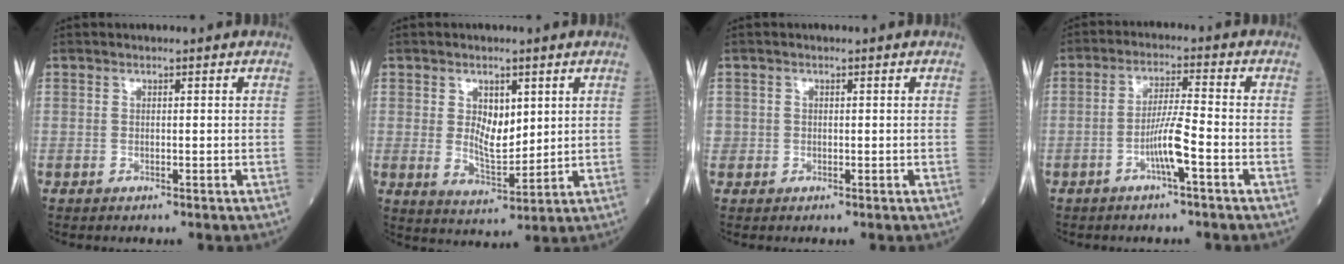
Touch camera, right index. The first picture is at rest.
{"total": 5.9, "force": [1.6, 2.9, 4.9], "torque": [-0.086, -0.002, 0.036]}
{"total": 1.0, "force": [-0.1, 1.0, 0.1], "torque": [0.008, 0.005, -0.004]}
{"total": 5.5, "force": [-2.3, -0.3, 5.0], "torque": [-0.099, 0.004, -0.044]}